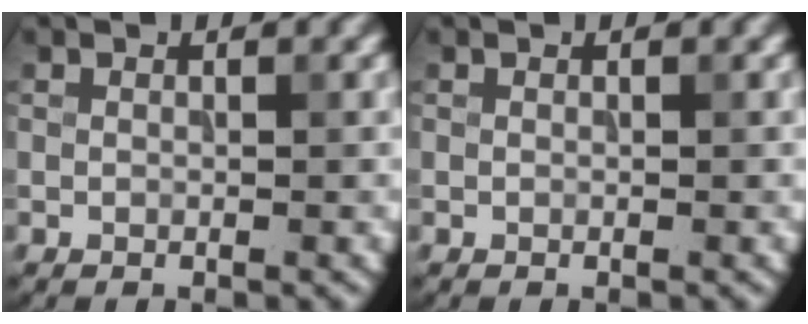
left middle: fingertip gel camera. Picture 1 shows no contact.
{"total": 0.0}